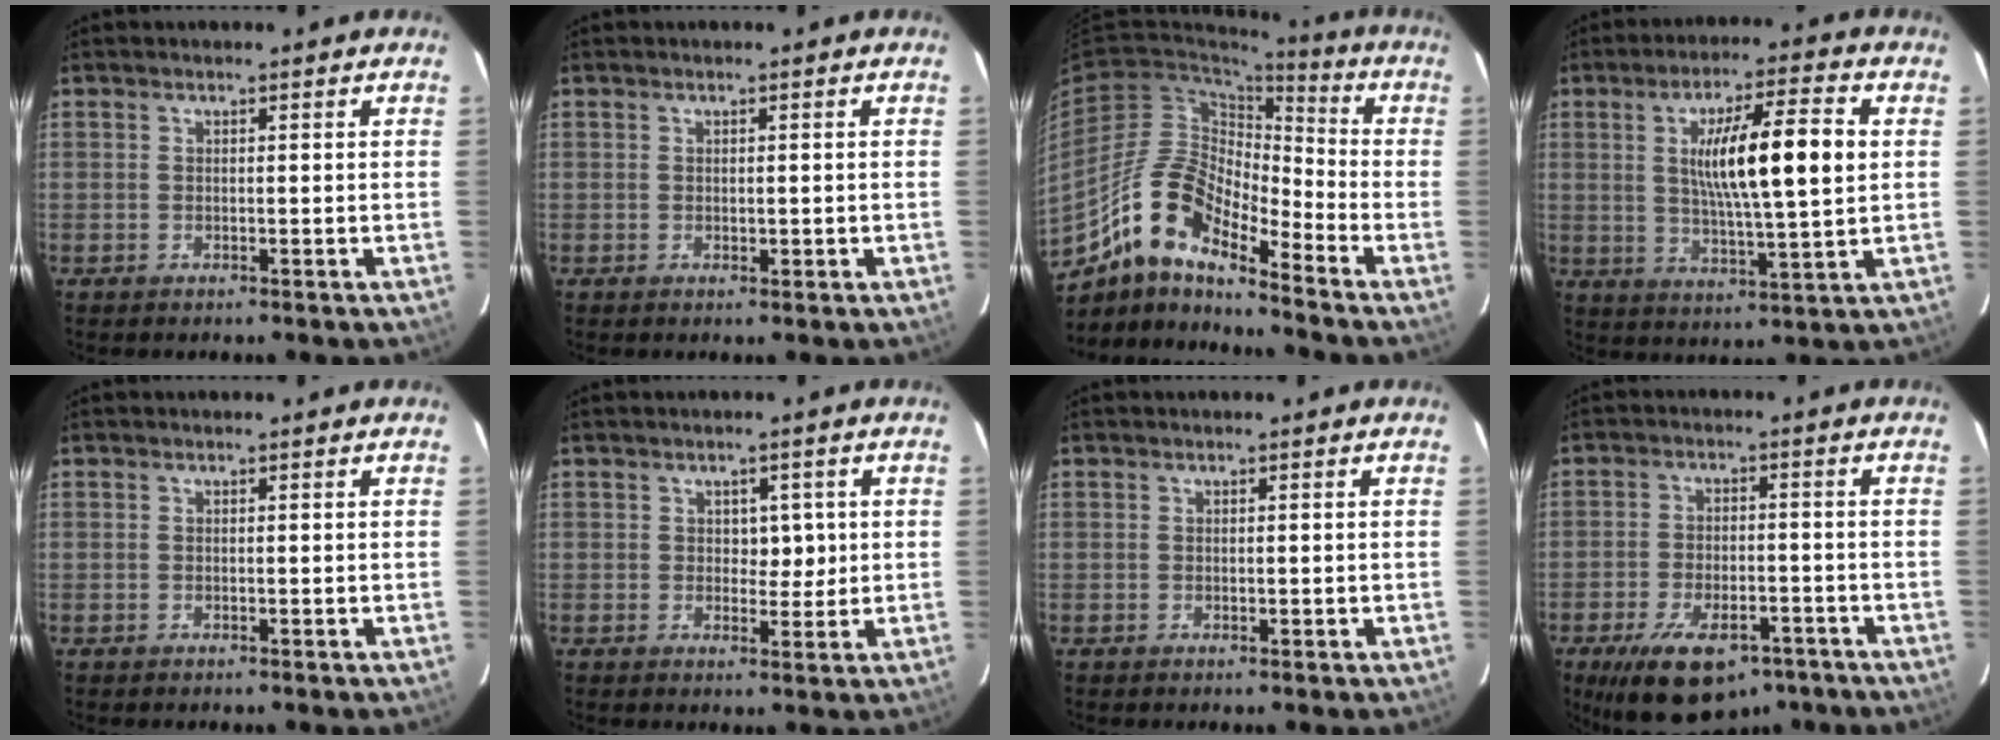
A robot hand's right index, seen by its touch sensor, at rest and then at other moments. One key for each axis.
{"total": 0.8, "fx": -0.1, "fy": 0.4, "fz": 0.7, "tx": -0.010, "ty": -0.002, "tz": 0.002}
{"total": 11.5, "fx": -9.0, "fy": 3.2, "fz": 6.4, "tx": -0.132, "ty": 0.028, "tz": -0.165}
{"total": 13.7, "fx": 2.3, "fy": 1.4, "fz": 13.4, "tx": -0.227, "ty": 0.006, "tz": 0.039}
{"total": 0.0}
{"total": 3.3, "fx": 0.6, "fy": 2.2, "fz": 2.4, "tx": -0.022, "ty": 0.001, "tz": 0.011}
{"total": 0.5, "fx": 0.0, "fy": 0.2, "fz": 0.5, "tx": -0.008, "ty": -0.002, "tz": 0.002}
{"total": 12.5, "fx": -8.3, "fy": 5.9, "fz": 7.4, "tx": -0.131, "ty": -0.005, "tz": -0.125}